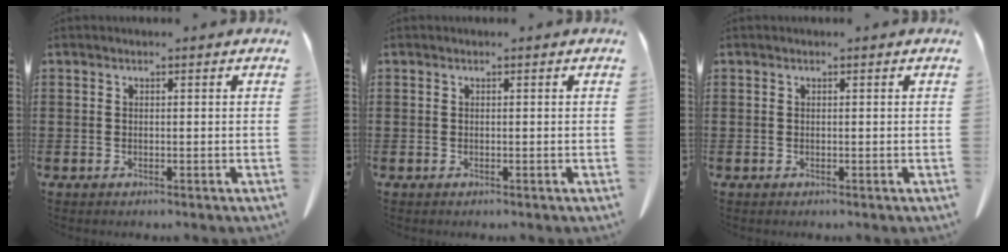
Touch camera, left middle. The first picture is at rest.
{"total": 0.0}
{"total": 0.0}